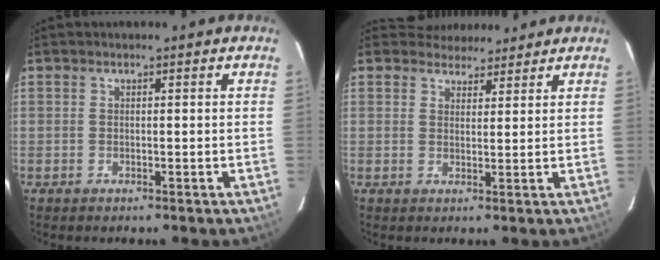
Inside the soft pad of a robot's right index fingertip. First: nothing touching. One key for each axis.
{"total": 4.8, "fx": 4.4, "fy": 1.6, "fz": -0.9, "tx": 0.020, "ty": 0.015, "tz": 0.064}